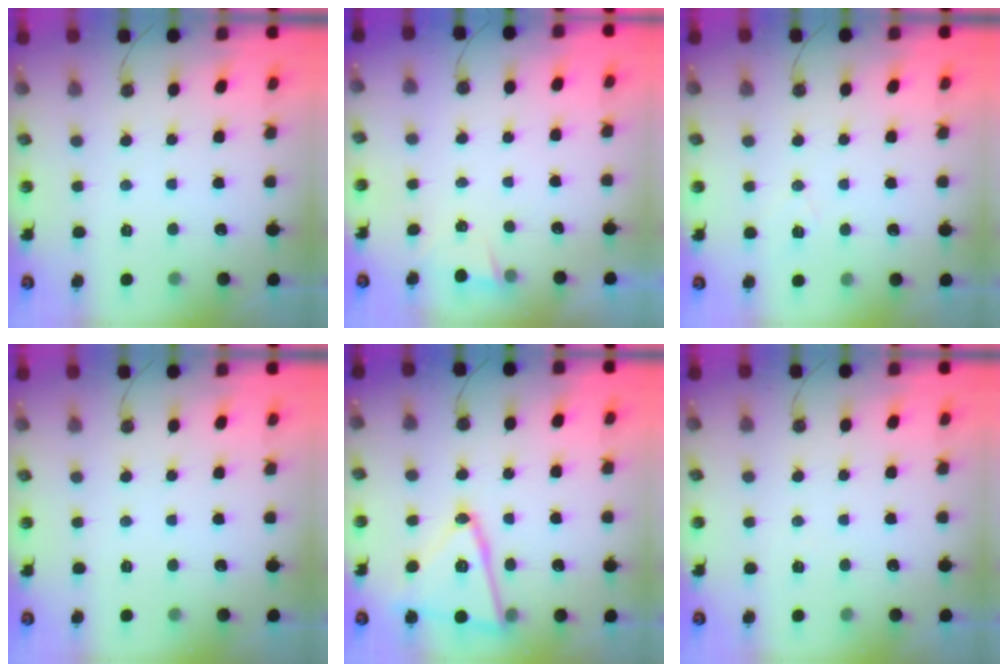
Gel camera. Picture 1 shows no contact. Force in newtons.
{"total": 1.5, "press": 0.9, "slide": 1.2}
{"total": 6.2, "press": 4.3, "slide": 4.5}
{"total": 0.0}
{"total": 16.7, "press": 16.7, "slide": 1.1}
{"total": 4.8, "press": 2.5, "slide": 4.1}